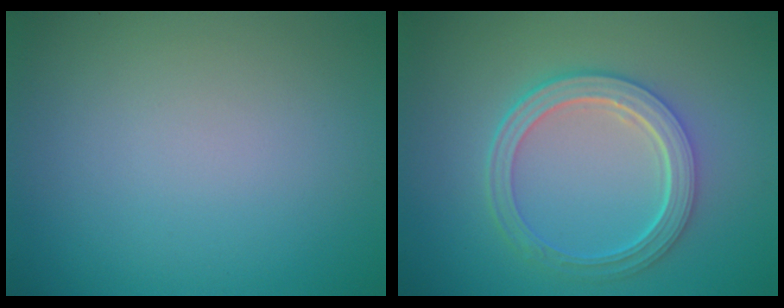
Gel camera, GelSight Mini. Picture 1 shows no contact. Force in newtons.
{"total": 5.2, "press": 3.9, "slide": 3.5}